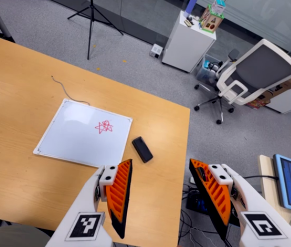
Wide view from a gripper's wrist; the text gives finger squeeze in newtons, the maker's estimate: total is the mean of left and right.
{"total": 0.0}